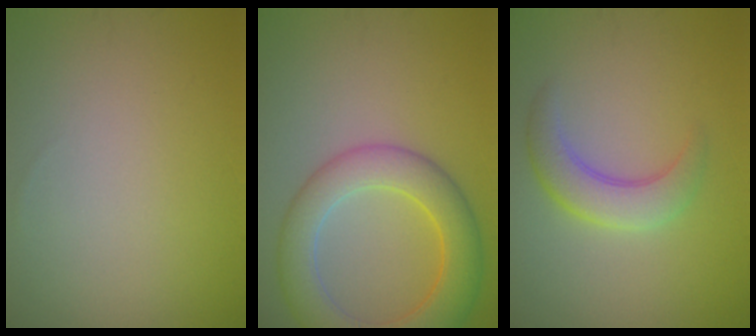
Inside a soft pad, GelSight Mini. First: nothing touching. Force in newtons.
{"total": 7.0, "press": 7.0, "slide": 0.2}
{"total": 3.7, "press": 3.7, "slide": 0.1}